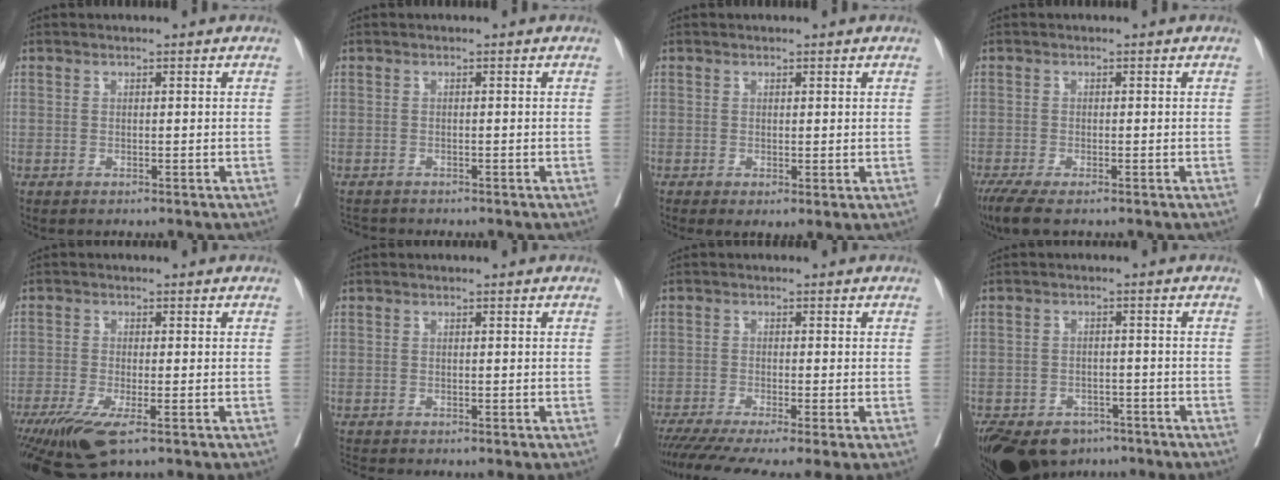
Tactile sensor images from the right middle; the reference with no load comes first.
{"total": 2.2, "force": [-2.1, 0.5, 0.1], "torque": [-0.009, -0.011, -0.036]}
{"total": 2.4, "force": [0.3, 0.9, 2.2], "torque": [-0.044, -0.008, 0.009]}
{"total": 4.2, "force": [-3.0, 0.8, 2.8], "torque": [-0.053, -0.013, -0.053]}
{"total": 8.1, "force": [-5.0, 1.6, 6.1], "torque": [-0.104, -0.021, -0.088]}
{"total": 1.4, "force": [-1.4, -0.2, 0.1], "torque": [-0.014, -0.009, -0.028]}
{"total": 10.0, "force": [-7.4, 0.6, 6.7], "torque": [-0.102, -0.018, -0.121]}
{"total": 15.2, "force": [-9.7, 9.9, 6.2], "torque": [-0.180, -0.016, -0.134]}